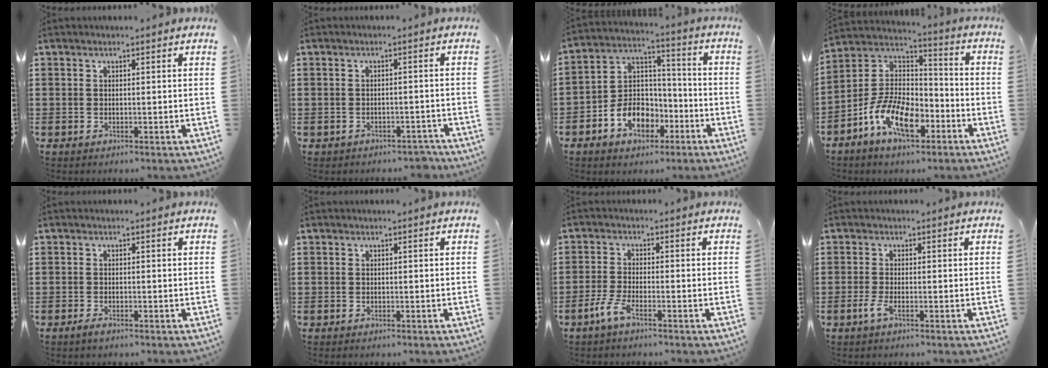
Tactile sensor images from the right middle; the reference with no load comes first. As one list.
[{"total": 2.1, "force": [-2.0, 0.7, 0.0], "torque": [-0.007, 0.001, -0.044]}, {"total": 8.3, "force": [-4.5, 6.0, 3.6], "torque": [-0.088, 0.018, -0.086]}, {"total": 11.5, "force": [-6.6, 5.7, 7.6], "torque": [-0.174, 0.004, -0.131]}, {"total": 1.2, "force": [-0.9, 0.4, 0.7], "torque": [-0.015, -0.002, -0.017]}, {"total": 0.9, "force": [-0.5, 0.7, 0.0], "torque": [-0.001, 0.003, -0.012]}, {"total": 3.8, "force": [-2.6, 0.7, 2.7], "torque": [-0.074, -0.005, -0.056]}, {"total": 2.1, "force": [-1.1, 0.5, 1.8], "torque": [-0.054, -0.008, -0.028]}]